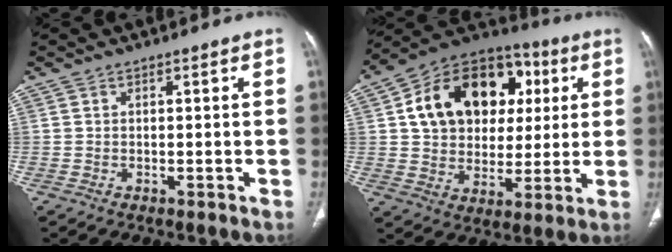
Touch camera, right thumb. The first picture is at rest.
{"total": 22.0, "force": [6.1, 15.4, 14.5], "torque": [-0.202, 0.011, 0.095]}